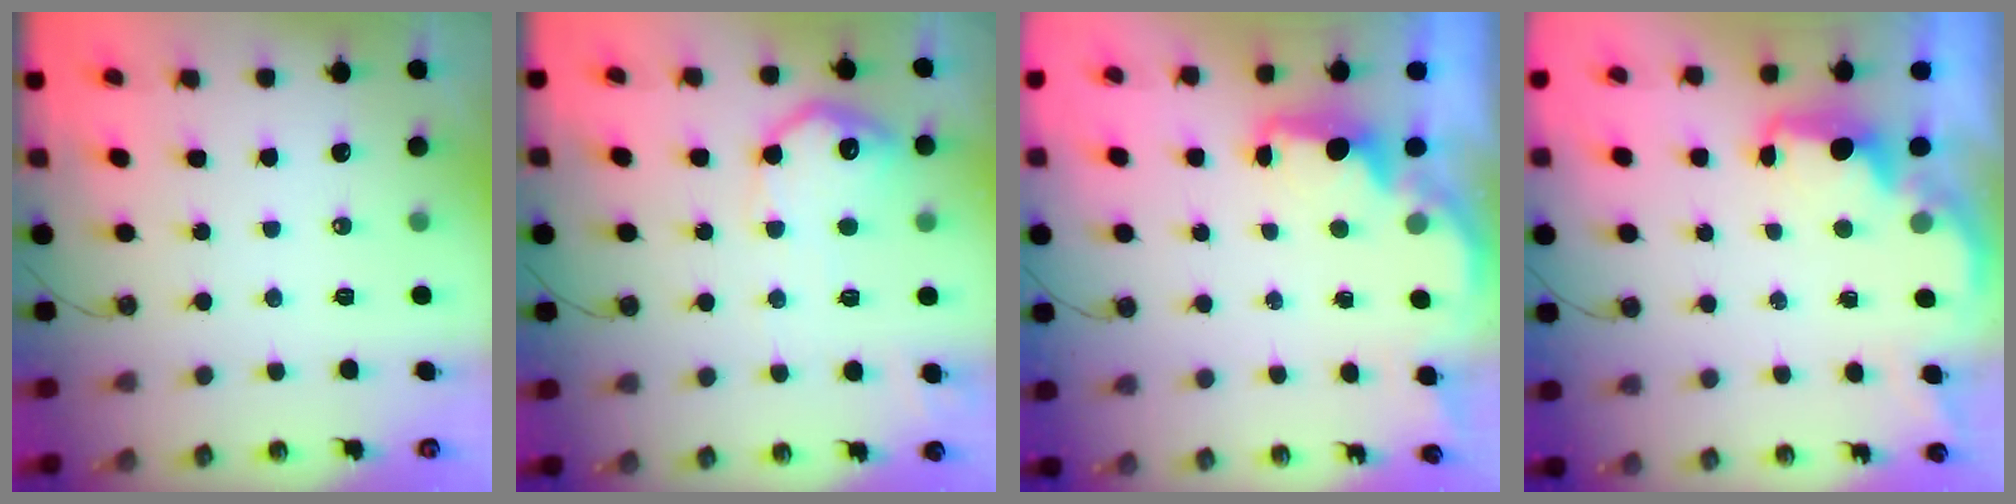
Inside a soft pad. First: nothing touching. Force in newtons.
{"total": 13.5, "press": 13.5, "slide": 0.2}
{"total": 2.3, "press": 2.2, "slide": 0.8}
{"total": 2.0, "press": 1.9, "slide": 0.7}